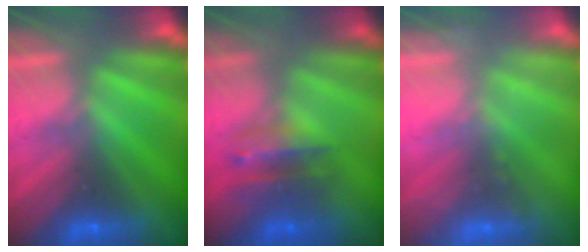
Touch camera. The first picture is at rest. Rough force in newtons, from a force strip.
{"total": 2.8}
{"total": 2.3}